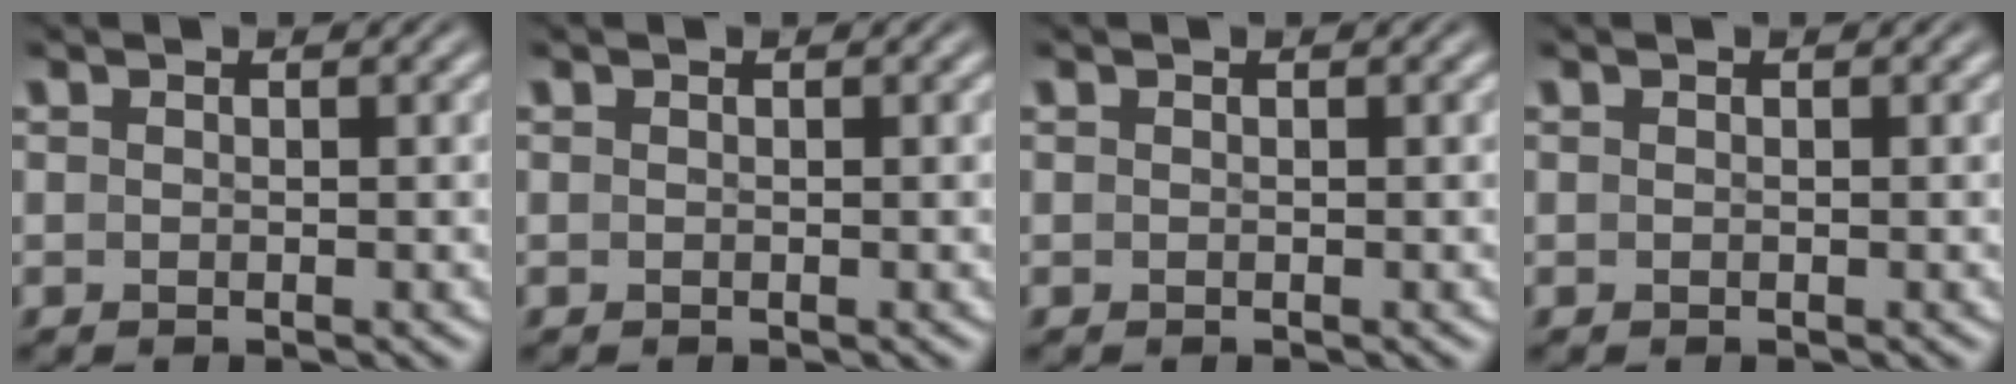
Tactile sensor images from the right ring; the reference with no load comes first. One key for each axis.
{"total": 0.0}
{"total": 0.0}
{"total": 0.0}